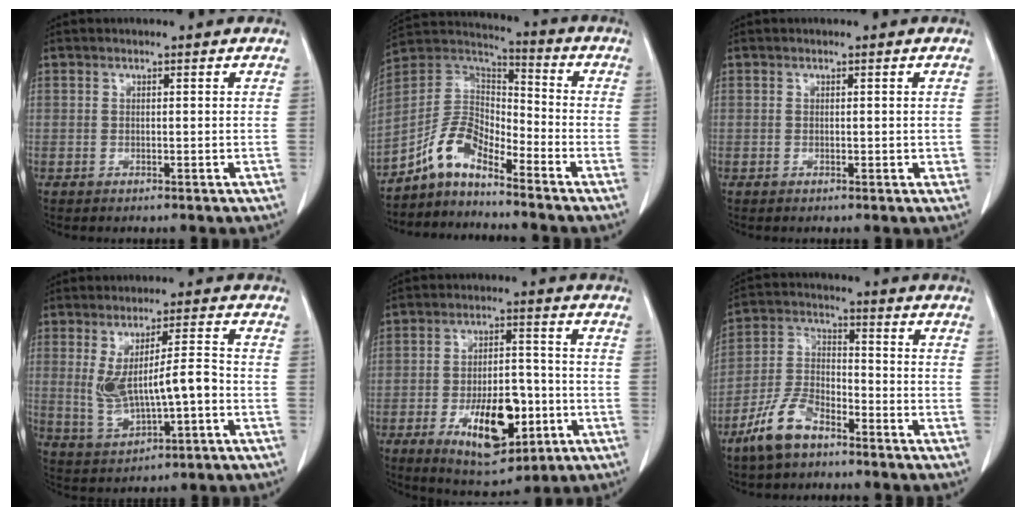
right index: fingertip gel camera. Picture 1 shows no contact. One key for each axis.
{"total": 8.3, "fx": -6.6, "fy": 3.1, "fz": 4.0, "tx": -0.090, "ty": 0.036, "tz": -0.130}
{"total": 1.2, "fx": 0.0, "fy": 0.8, "fz": 0.9, "tx": -0.005, "ty": 0.002, "tz": 0.003}
{"total": 9.1, "fx": -0.5, "fy": 2.4, "fz": 8.7, "tx": -0.164, "ty": 0.010, "tz": 0.007}
{"total": 13.2, "fx": -4.5, "fy": 5.8, "fz": 11.0, "tx": -0.178, "ty": 0.006, "tz": -0.062}
{"total": 9.0, "fx": -6.4, "fy": 3.7, "fz": 5.0, "tx": -0.118, "ty": -0.003, "tz": -0.131}